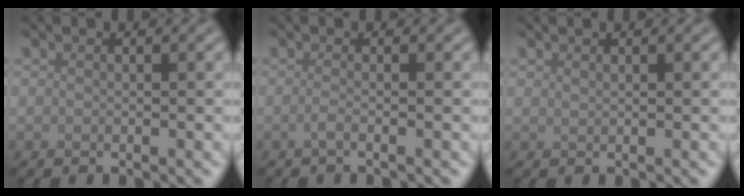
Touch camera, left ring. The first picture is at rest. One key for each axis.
{"total": 1.3, "fx": -0.7, "fy": 0.4, "fz": 1.1, "tx": -0.014, "ty": -0.003, "tz": -0.019}
{"total": 0.0}